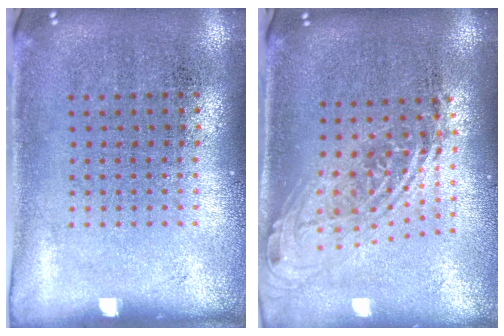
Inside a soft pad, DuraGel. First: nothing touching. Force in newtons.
{"total": 1.9, "press": 1.5, "slide": 1.3}